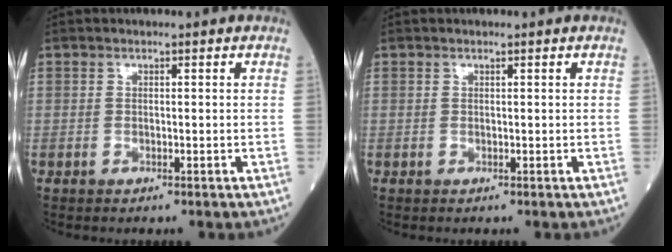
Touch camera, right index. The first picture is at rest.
{"total": 0.0}